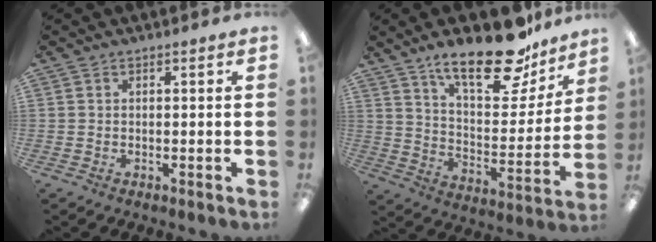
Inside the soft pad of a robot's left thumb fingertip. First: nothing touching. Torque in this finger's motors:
{"motor_torque": [0.46, 0.18, 1.45, -1.33, 0.27]}